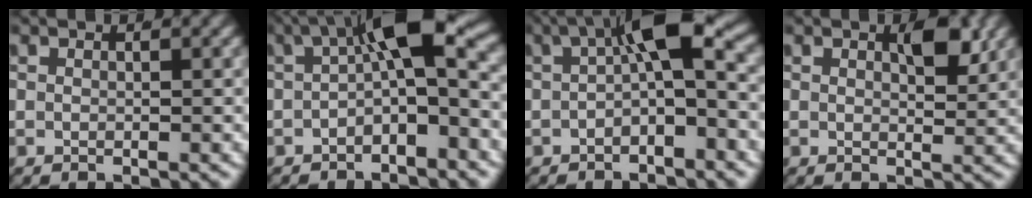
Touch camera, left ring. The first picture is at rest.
{"total": 6.4, "force": [0.3, 1.5, 6.2], "torque": [-0.094, -0.007, 0.012]}
{"total": 5.5, "force": [0.2, 1.1, 5.4], "torque": [-0.085, -0.003, 0.008]}
{"total": 2.6, "force": [1.1, 0.7, 2.3], "torque": [-0.032, -0.005, 0.018]}